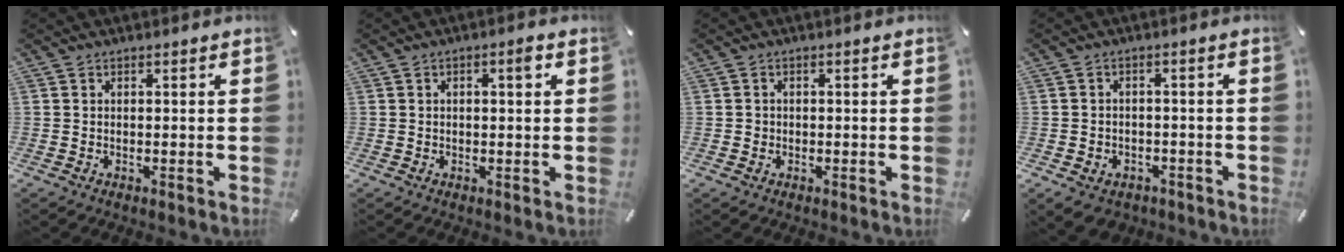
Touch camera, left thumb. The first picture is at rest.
{"total": 2.8, "force": [0.6, 1.0, 2.5], "torque": [-0.033, 0.002, 0.004]}
{"total": 1.4, "force": [-0.3, 1.3, 0.3], "torque": [-0.007, 0.005, -0.010]}
{"total": 4.5, "force": [-2.8, 3.4, 1.3], "torque": [-0.026, 0.017, -0.052]}